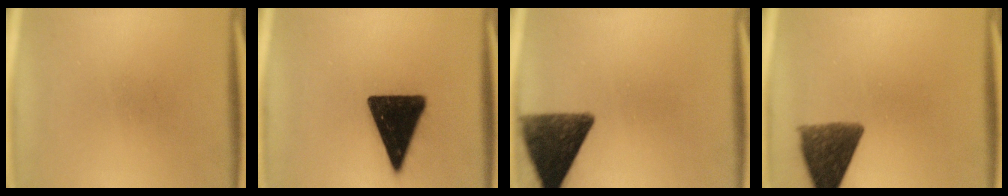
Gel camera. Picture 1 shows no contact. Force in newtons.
{"total": 16.9}
{"total": 12.2}
{"total": 10.0}